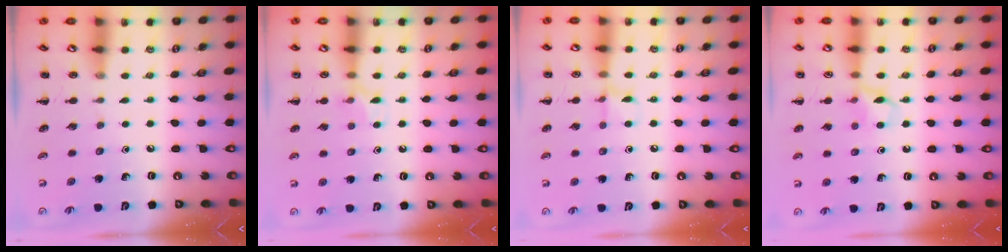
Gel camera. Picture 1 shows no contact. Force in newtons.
{"total": 7.0, "press": 6.6, "slide": 2.2}
{"total": 6.2, "press": 5.9, "slide": 1.8}
{"total": 6.7, "press": 6.5, "slide": 1.8}